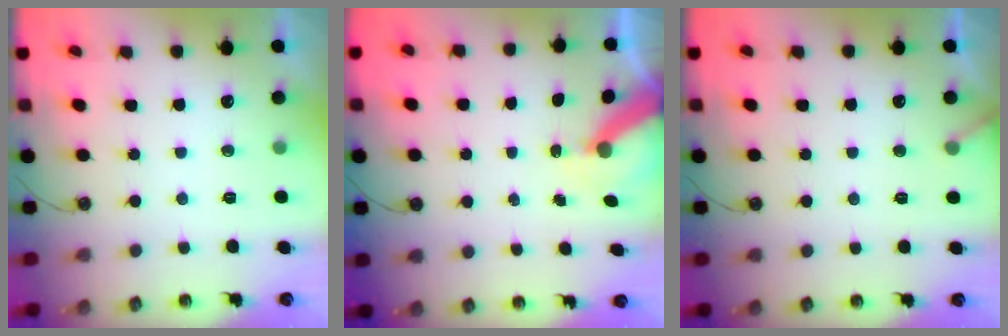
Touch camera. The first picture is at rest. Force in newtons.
{"total": 8.3, "press": 8.3, "slide": 0.7}
{"total": 4.0, "press": 4.0, "slide": 0.3}